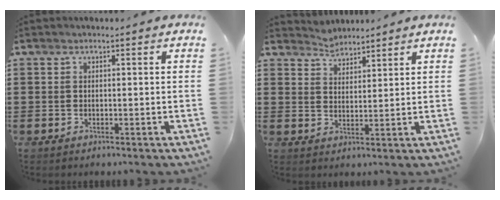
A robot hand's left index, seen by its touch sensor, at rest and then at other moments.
{"total": 2.9, "force": [2.8, 0.6, -0.7], "torque": [0.002, -0.004, 0.053]}